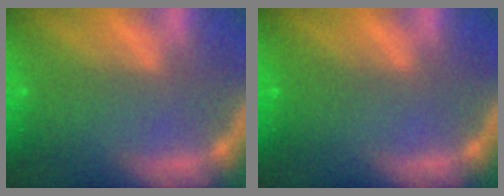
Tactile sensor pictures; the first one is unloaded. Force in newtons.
{"total": 1.0}